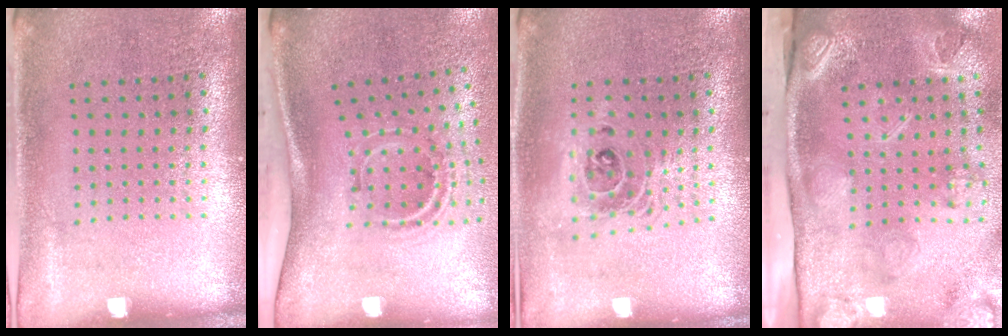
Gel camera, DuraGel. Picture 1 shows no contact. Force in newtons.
{"total": 2.2, "press": 1.2, "slide": 1.8}
{"total": 1.5, "press": 1.2, "slide": 0.8}
{"total": 4.6, "press": 3.2, "slide": 3.3}